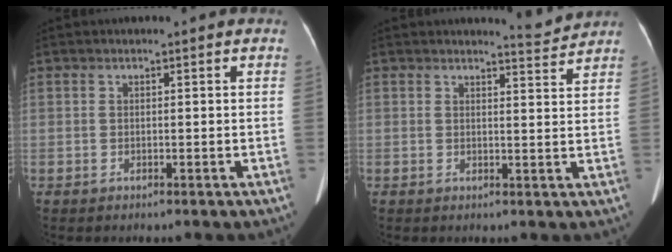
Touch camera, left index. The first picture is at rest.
{"total": 2.9, "force": [2.8, -0.7, -0.4], "torque": [-0.008, -0.022, 0.037]}